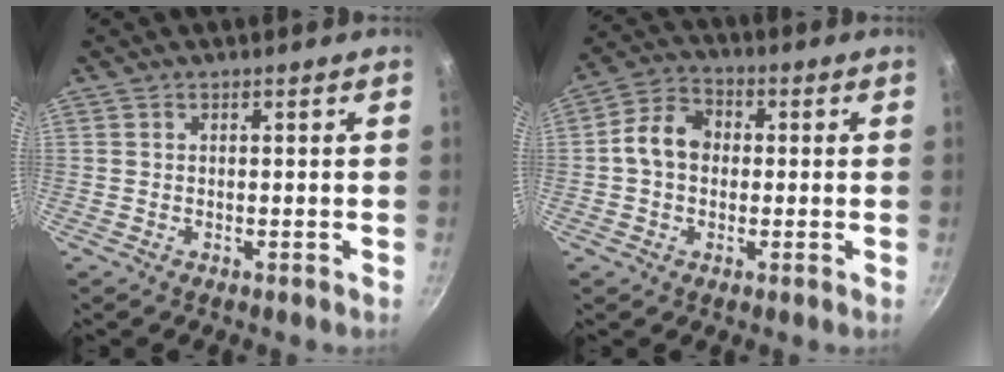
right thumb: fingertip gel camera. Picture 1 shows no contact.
{"total": 8.2, "force": [0.1, 6.4, 5.0], "torque": [-0.068, 0.022, -0.015]}